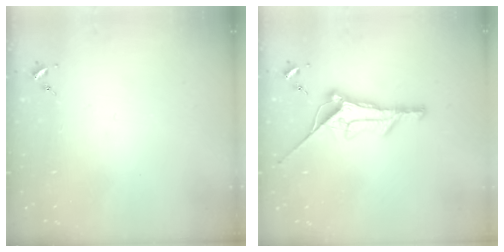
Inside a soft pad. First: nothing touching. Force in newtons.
{"total": 11.7, "press": 11.7, "slide": 0.8}